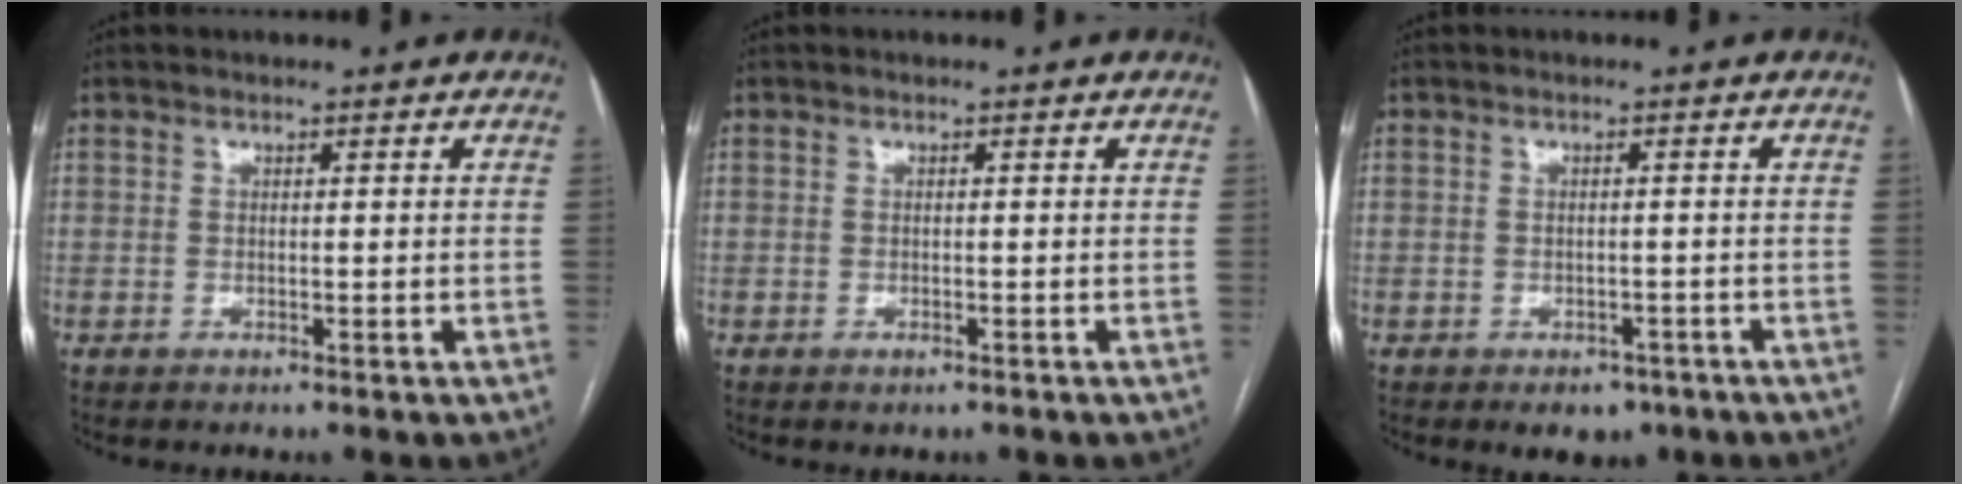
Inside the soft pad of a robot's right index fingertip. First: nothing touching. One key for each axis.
{"total": 0.6, "fx": -0.4, "fy": 0.3, "fz": 0.3, "tx": -0.006, "ty": 0.000, "tz": -0.001}
{"total": 3.6, "fx": -2.4, "fy": 2.3, "fz": 1.4, "tx": -0.007, "ty": 0.004, "tz": -0.024}